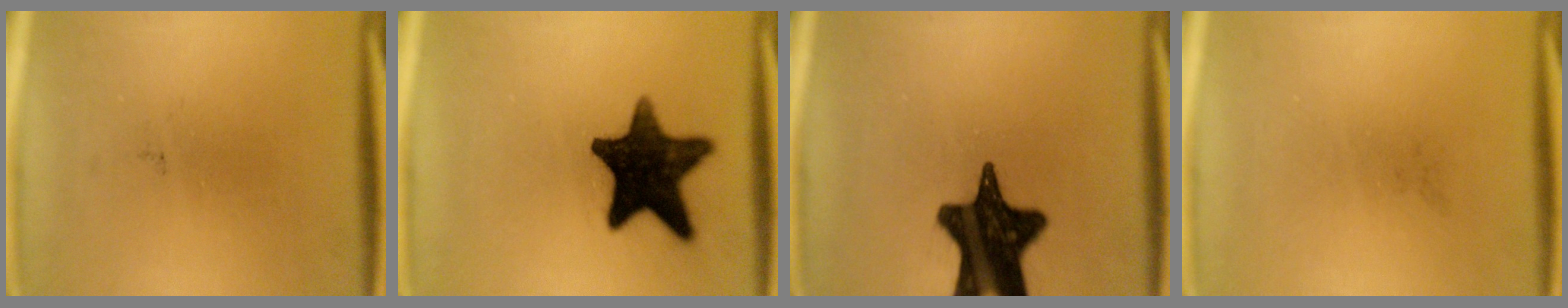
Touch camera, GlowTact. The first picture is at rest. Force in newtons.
{"total": 15.5}
{"total": 17.4}
{"total": 0.0}